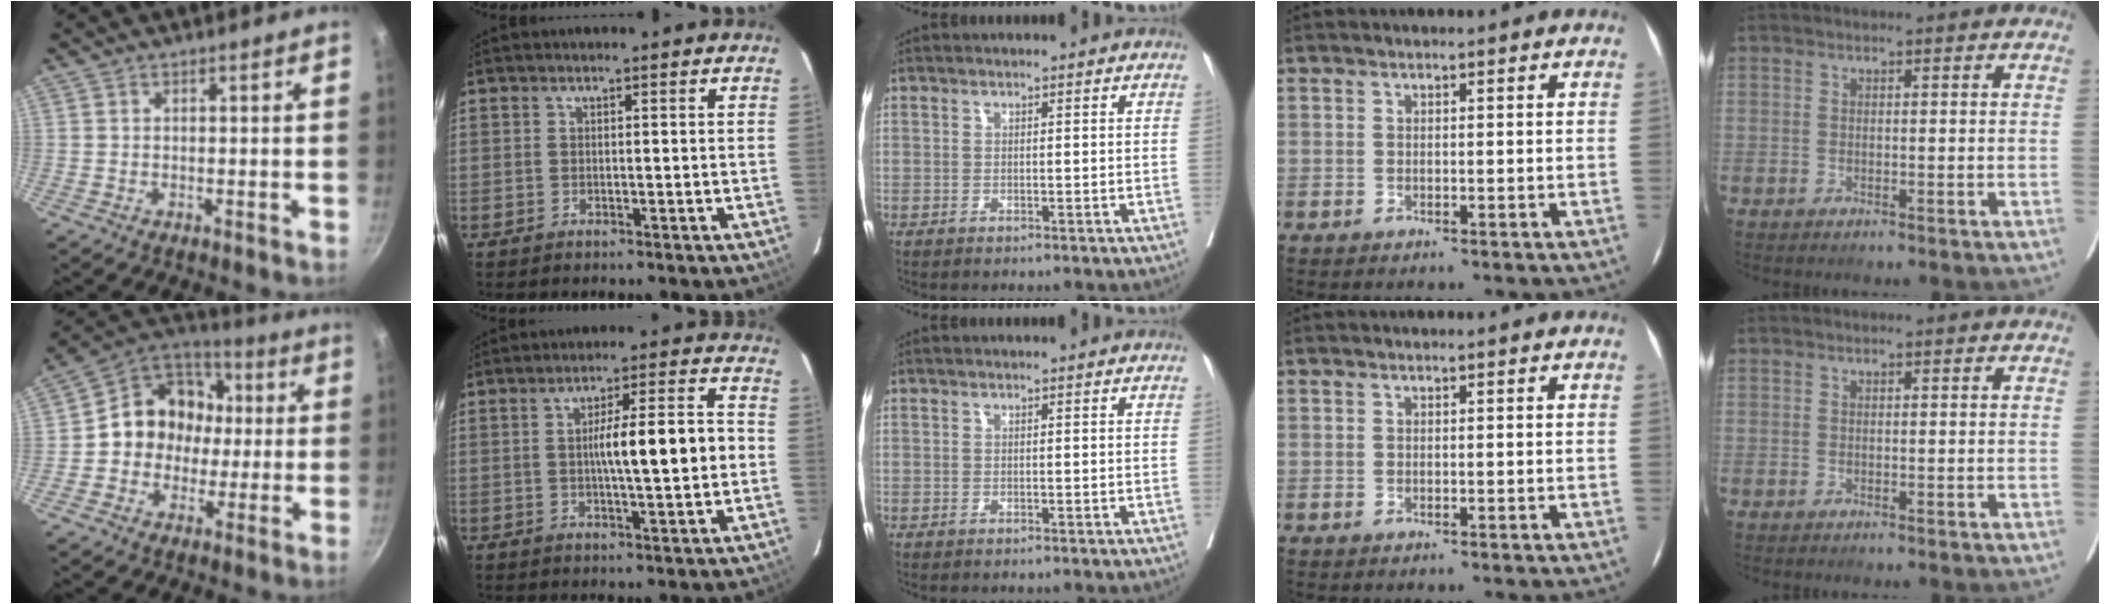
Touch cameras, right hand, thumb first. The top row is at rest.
{"thumb": {"total": 14.6, "force": [-0.5, 12.5, 7.5], "torque": [-0.073, 0.038, -0.019]}, "index": {"total": 9.7, "force": [-0.4, 0.8, 9.7], "torque": [-0.148, 0.019, -0.008]}}